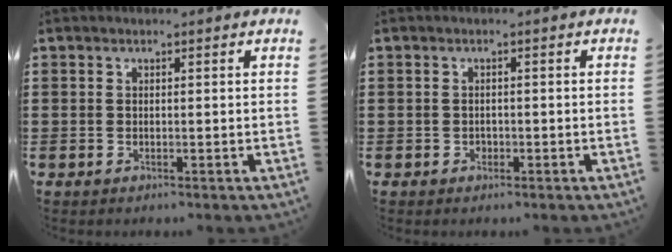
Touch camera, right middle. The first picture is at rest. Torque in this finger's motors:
{"motor_torque": [1.64, 0.50, -0.02, -0.01]}